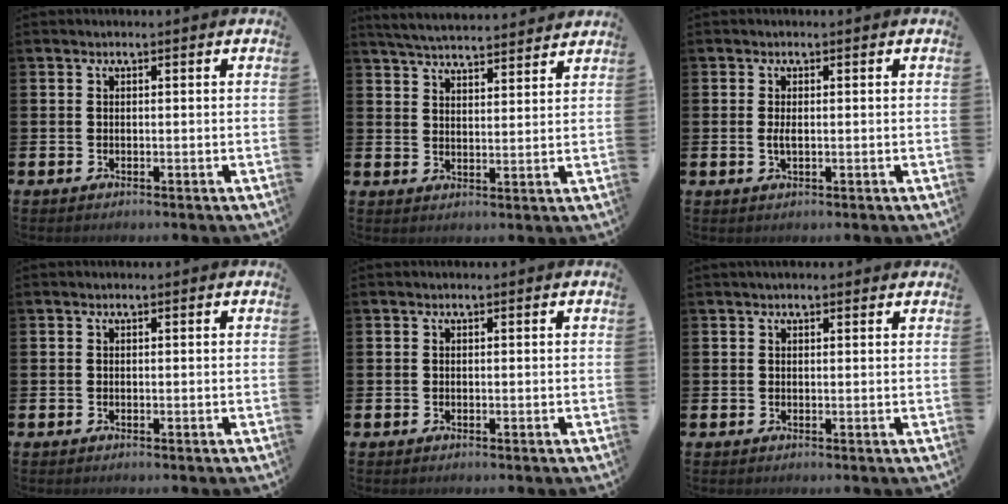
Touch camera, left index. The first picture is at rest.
{"total": 5.0, "force": [4.9, 0.2, 0.6], "torque": [-0.030, -0.031, 0.088]}
{"total": 1.5, "force": [0.0, 0.5, 1.4], "torque": [-0.025, 0.001, -0.002]}
{"total": 0.0}
{"total": 0.0}
{"total": 1.0, "force": [0.9, 0.3, 0.3], "torque": [0.005, 0.000, 0.014]}